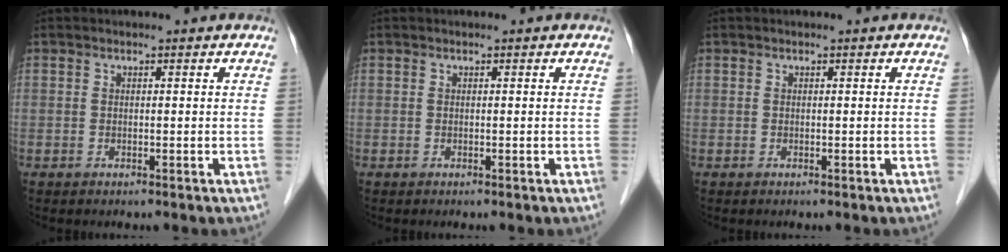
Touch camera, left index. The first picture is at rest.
{"total": 0.0}
{"total": 0.0}